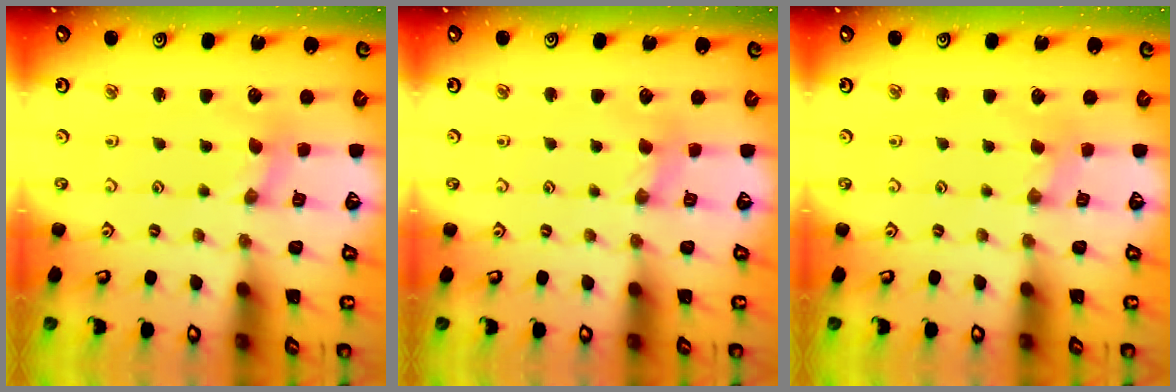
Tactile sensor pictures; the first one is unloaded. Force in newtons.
{"total": 1.5, "press": 1.5, "slide": 0.2}
{"total": 0.0}